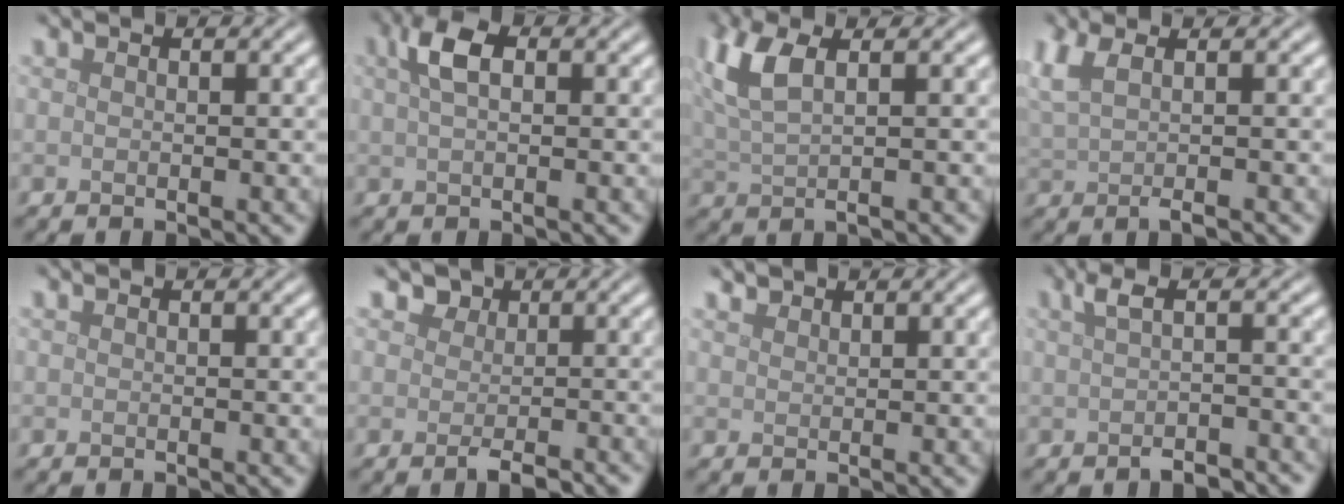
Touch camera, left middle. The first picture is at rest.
{"total": 3.0, "force": [1.0, 1.4, 2.4], "torque": [-0.048, 0.009, 0.015]}
{"total": 4.7, "force": [1.8, 1.6, 4.1], "torque": [-0.089, 0.011, 0.034]}
{"total": 3.7, "force": [1.0, 1.3, 3.3], "torque": [-0.057, 0.005, 0.017]}
{"total": 0.0}
{"total": 2.0, "force": [-0.3, 1.6, 1.2], "torque": [-0.007, -0.005, -0.008]}
{"total": 1.1, "force": [1.1, 0.3, 0.1], "torque": [-0.006, 0.003, 0.025]}
{"total": 2.7, "force": [-0.6, 0.8, 2.5], "torque": [-0.044, -0.003, -0.008]}